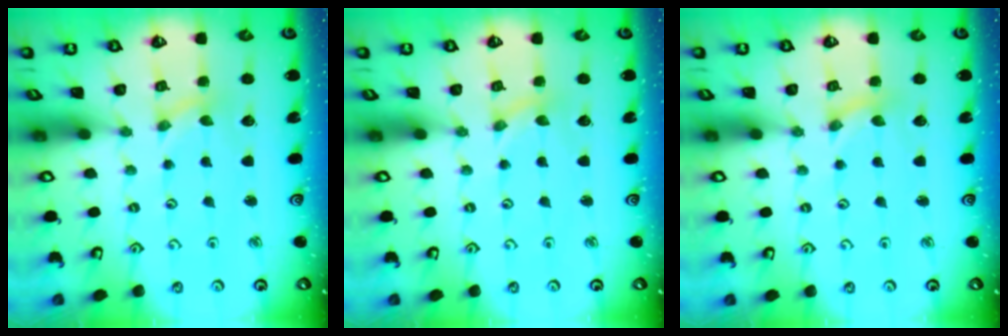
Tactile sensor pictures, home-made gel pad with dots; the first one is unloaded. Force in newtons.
{"total": 0.0}
{"total": 0.0}